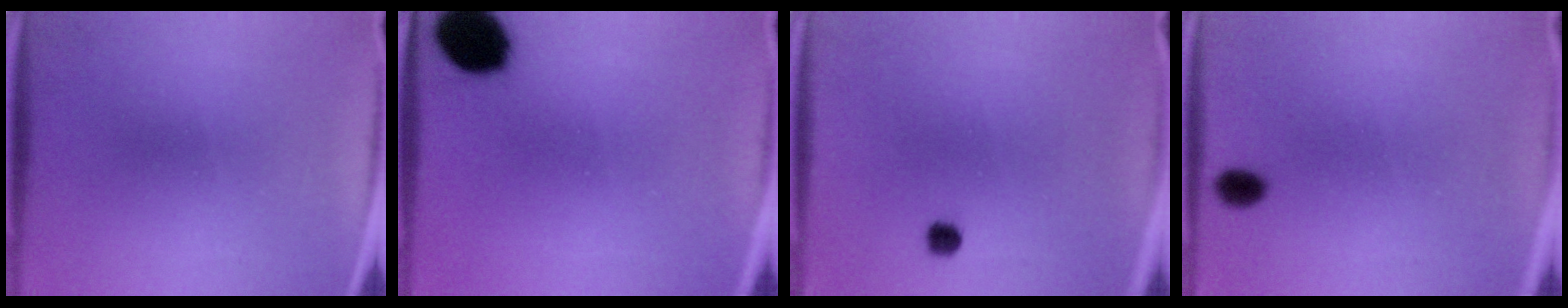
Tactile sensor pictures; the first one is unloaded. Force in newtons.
{"total": 13.4}
{"total": 1.8}
{"total": 1.7}